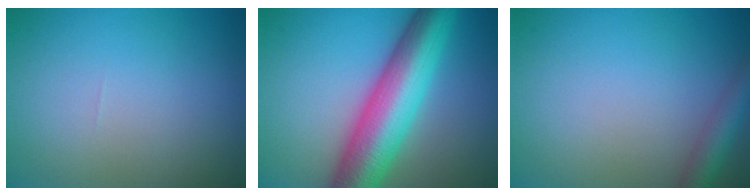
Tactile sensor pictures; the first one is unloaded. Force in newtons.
{"total": 10.1, "press": 10.1, "slide": 0.1}
{"total": 3.0, "press": 3.0, "slide": 0.1}